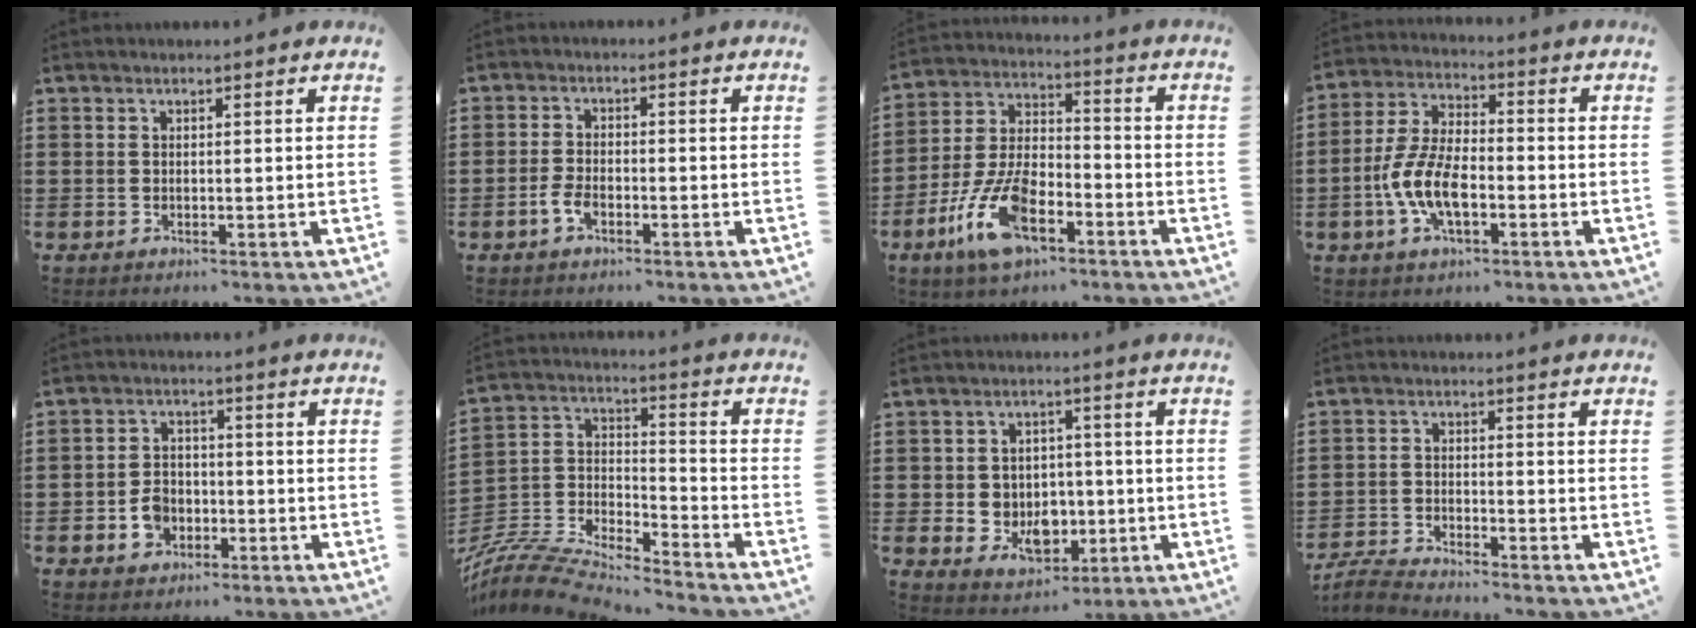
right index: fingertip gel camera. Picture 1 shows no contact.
{"total": 2.8, "force": [-1.5, 1.4, 1.9], "torque": [-0.049, -0.003, -0.032]}
{"total": 11.9, "force": [-5.9, 5.3, 8.8], "torque": [-0.207, -0.001, -0.113]}
{"total": 8.7, "force": [-2.8, 4.1, 7.1], "torque": [-0.169, -0.002, -0.060]}
{"total": 4.5, "force": [-1.8, 3.5, 2.2], "torque": [-0.053, 0.004, -0.035]}
{"total": 8.3, "force": [-7.9, 1.5, 2.1], "torque": [-0.052, 0.001, -0.161]}
{"total": 5.7, "force": [-0.2, 5.3, 2.2], "torque": [-0.044, 0.002, 0.001]}
{"total": 3.6, "force": [-3.6, 0.1, 0.6], "torque": [-0.028, -0.002, -0.079]}